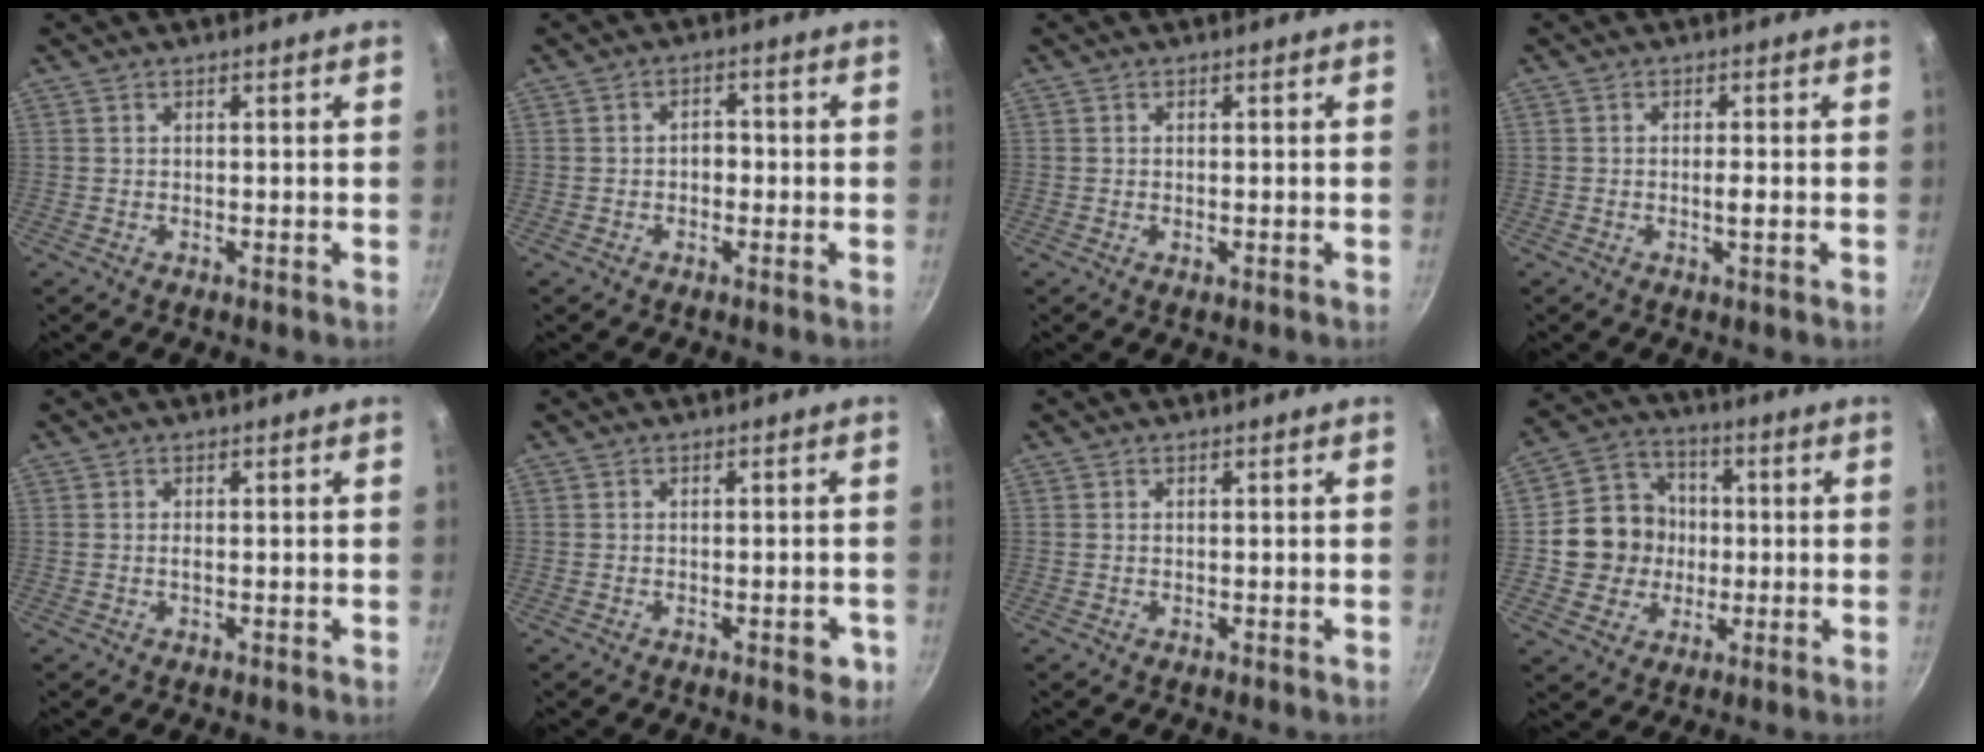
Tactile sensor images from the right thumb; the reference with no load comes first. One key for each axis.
{"total": 2.5, "fx": -0.6, "fy": 1.9, "fz": 1.5, "tx": -0.005, "ty": 0.012, "tz": -0.011}
{"total": 0.7, "fx": -0.1, "fy": 0.3, "fz": 0.6, "tx": -0.010, "ty": 0.000, "tz": -0.002}
{"total": 1.8, "fx": -0.4, "fy": 0.2, "fz": 1.7, "tx": -0.036, "ty": 0.002, "tz": -0.008}
{"total": 0.6, "fx": -0.1, "fy": 0.2, "fz": 0.6, "tx": -0.010, "ty": 0.000, "tz": -0.003}
{"total": 3.1, "fx": -1.3, "fy": 1.3, "fz": 2.5, "tx": -0.022, "ty": 0.007, "tz": -0.016}
{"total": 0.0}
{"total": 11.9, "fx": -0.5, "fy": 11.0, "fz": 4.5, "tx": -0.045, "ty": 0.026, "tz": -0.016}